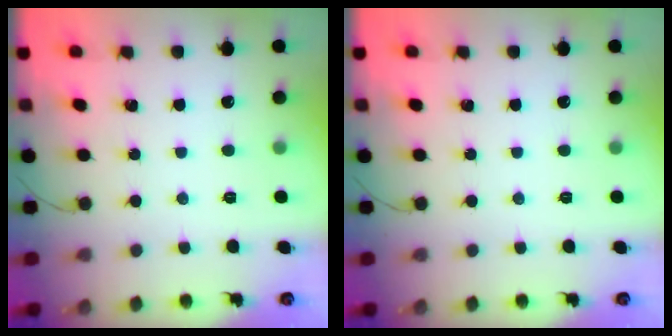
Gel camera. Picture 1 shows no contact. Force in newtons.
{"total": 0.0}